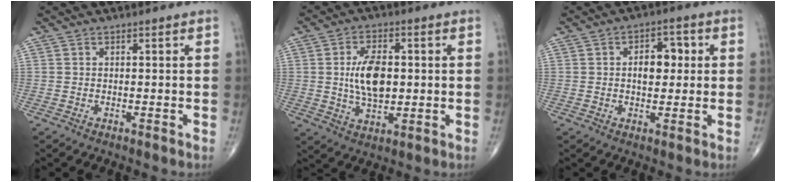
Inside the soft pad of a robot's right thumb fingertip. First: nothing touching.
{"total": 9.8, "force": [0.6, 5.4, 8.2], "torque": [-0.135, -0.003, 0.015]}
{"total": 6.2, "force": [0.8, 3.7, 4.9], "torque": [-0.047, 0.010, 0.007]}